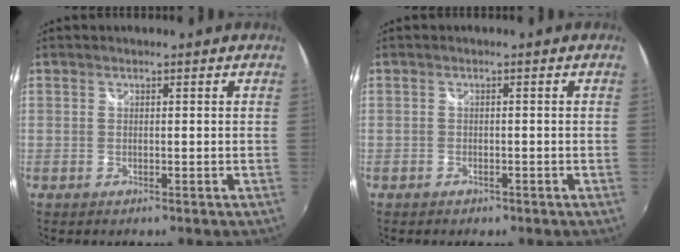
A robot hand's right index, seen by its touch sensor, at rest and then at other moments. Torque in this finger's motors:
{"motor_torque": [0.08, -0.10, 0.04, -0.01]}